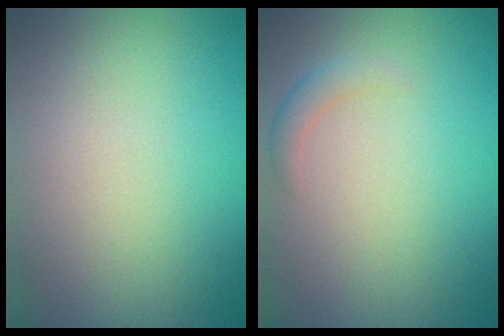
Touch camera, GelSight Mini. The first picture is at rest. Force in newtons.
{"total": 1.5, "press": 1.5, "slide": 0.1}